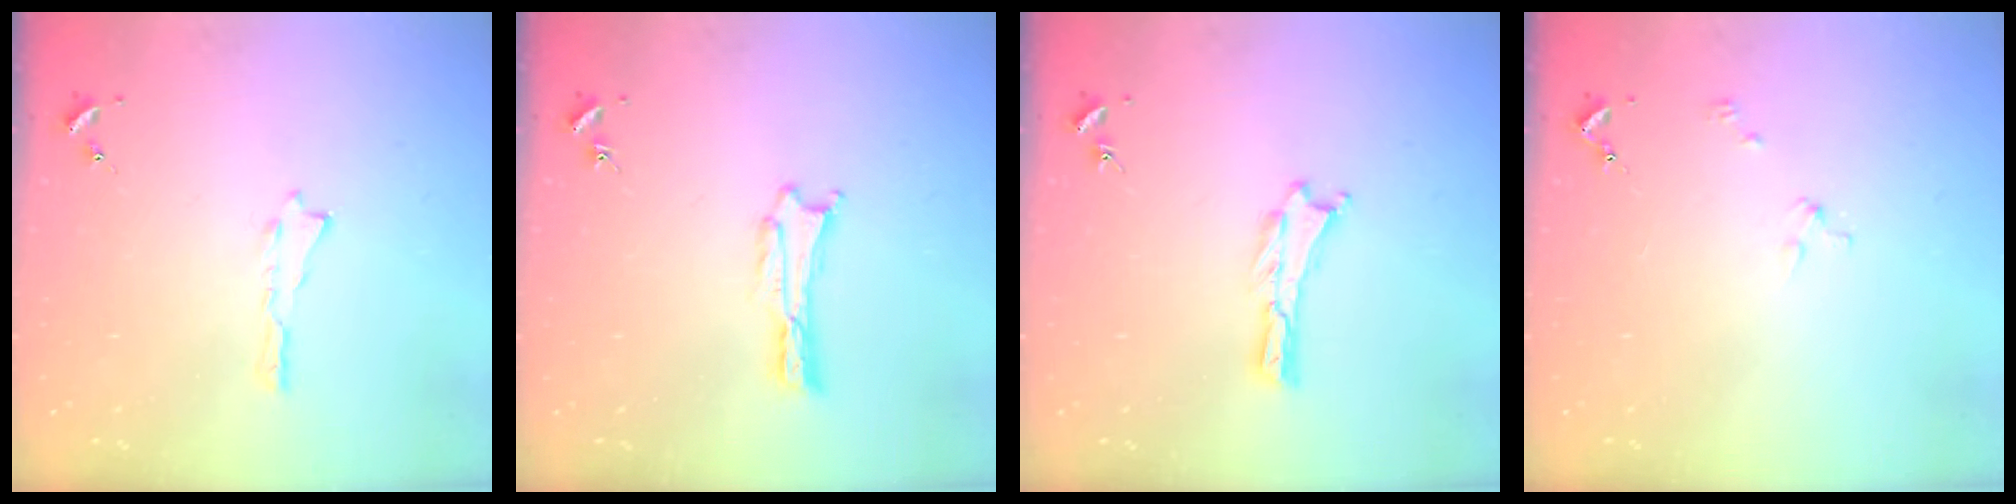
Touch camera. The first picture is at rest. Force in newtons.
{"total": 0.0}
{"total": 0.0}
{"total": 2.0, "press": 2.0, "slide": 0.2}